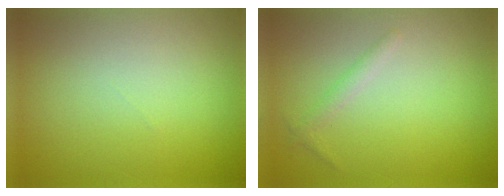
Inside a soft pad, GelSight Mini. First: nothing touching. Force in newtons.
{"total": 0.9, "press": 0.9, "slide": 0.1}